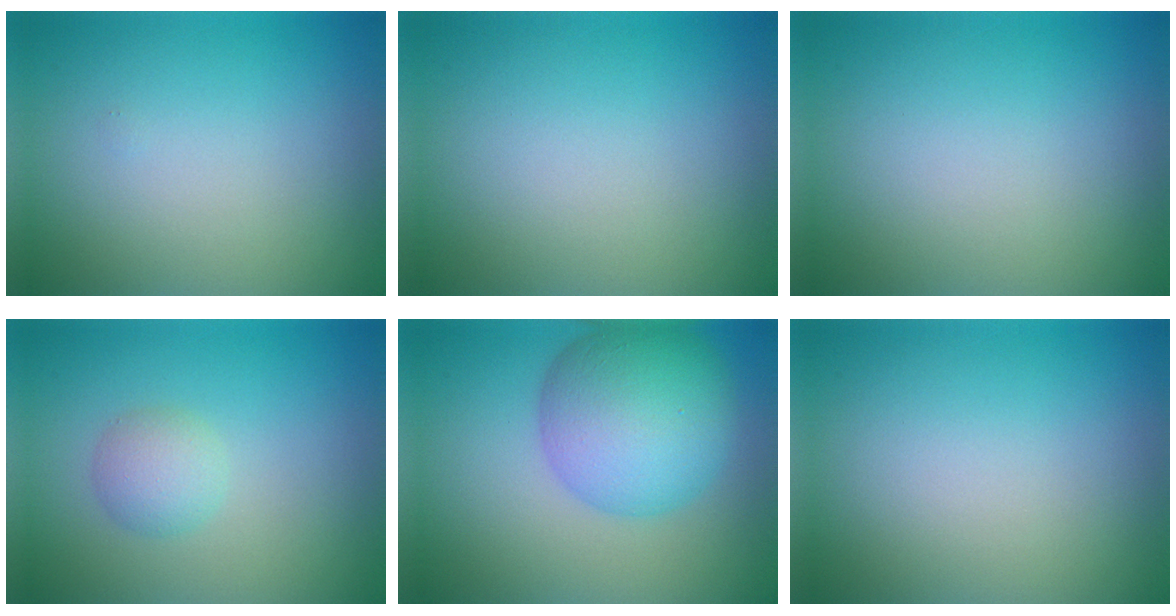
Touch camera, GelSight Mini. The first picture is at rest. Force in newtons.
{"total": 0.0}
{"total": 0.0}
{"total": 2.0, "press": 2.0, "slide": 0.0}
{"total": 9.1, "press": 9.1, "slide": 0.1}
{"total": 0.0}